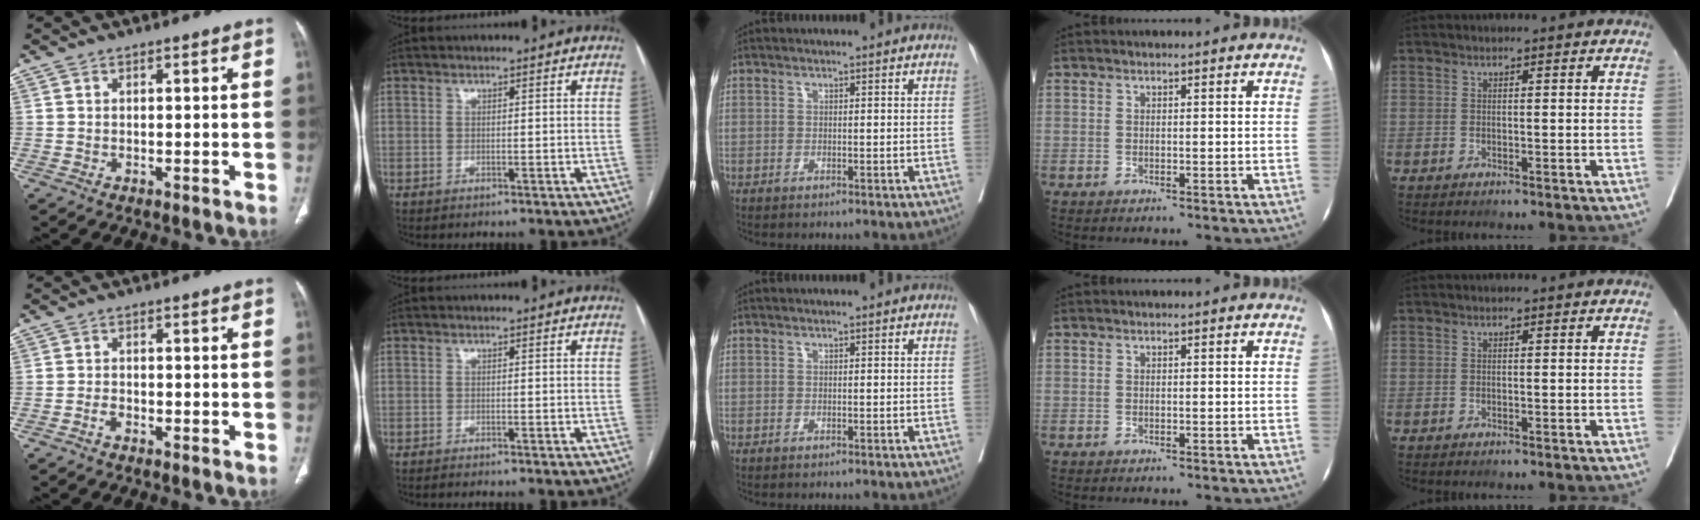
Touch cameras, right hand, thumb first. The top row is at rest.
{"thumb": {"total": 1.4, "force": [-1.1, 0.5, 0.7], "torque": [-0.016, 0.005, -0.022]}, "index": {"total": 3.8, "force": [-3.4, 0.2, 1.8], "torque": [-0.020, -0.004, -0.041]}}